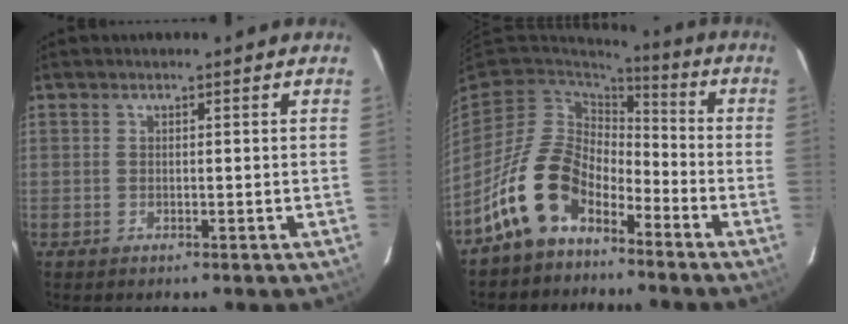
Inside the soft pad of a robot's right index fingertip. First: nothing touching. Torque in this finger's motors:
{"motor_torque": [1.41, -0.62, 0.96, 0.19]}